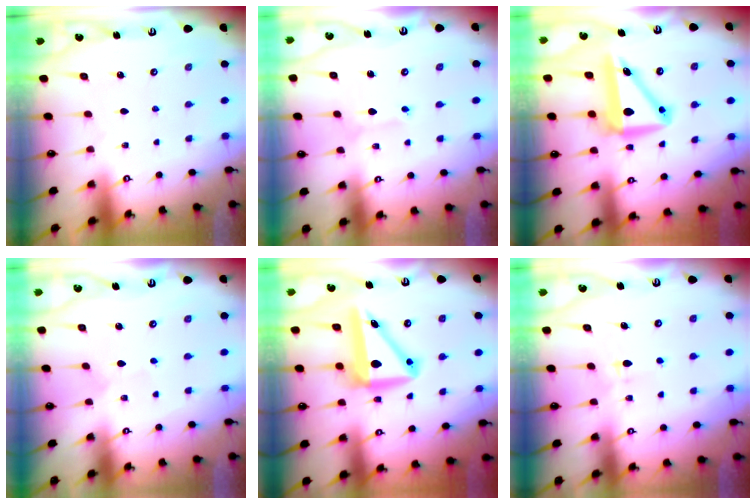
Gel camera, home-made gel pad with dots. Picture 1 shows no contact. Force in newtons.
{"total": 4.3, "press": 4.3, "slide": 0.4}
{"total": 9.2, "press": 8.9, "slide": 2.3}
{"total": 1.5, "press": 1.4, "slide": 0.1}
{"total": 10.6, "press": 10.1, "slide": 3.2}
{"total": 5.2, "press": 5.1, "slide": 0.6}